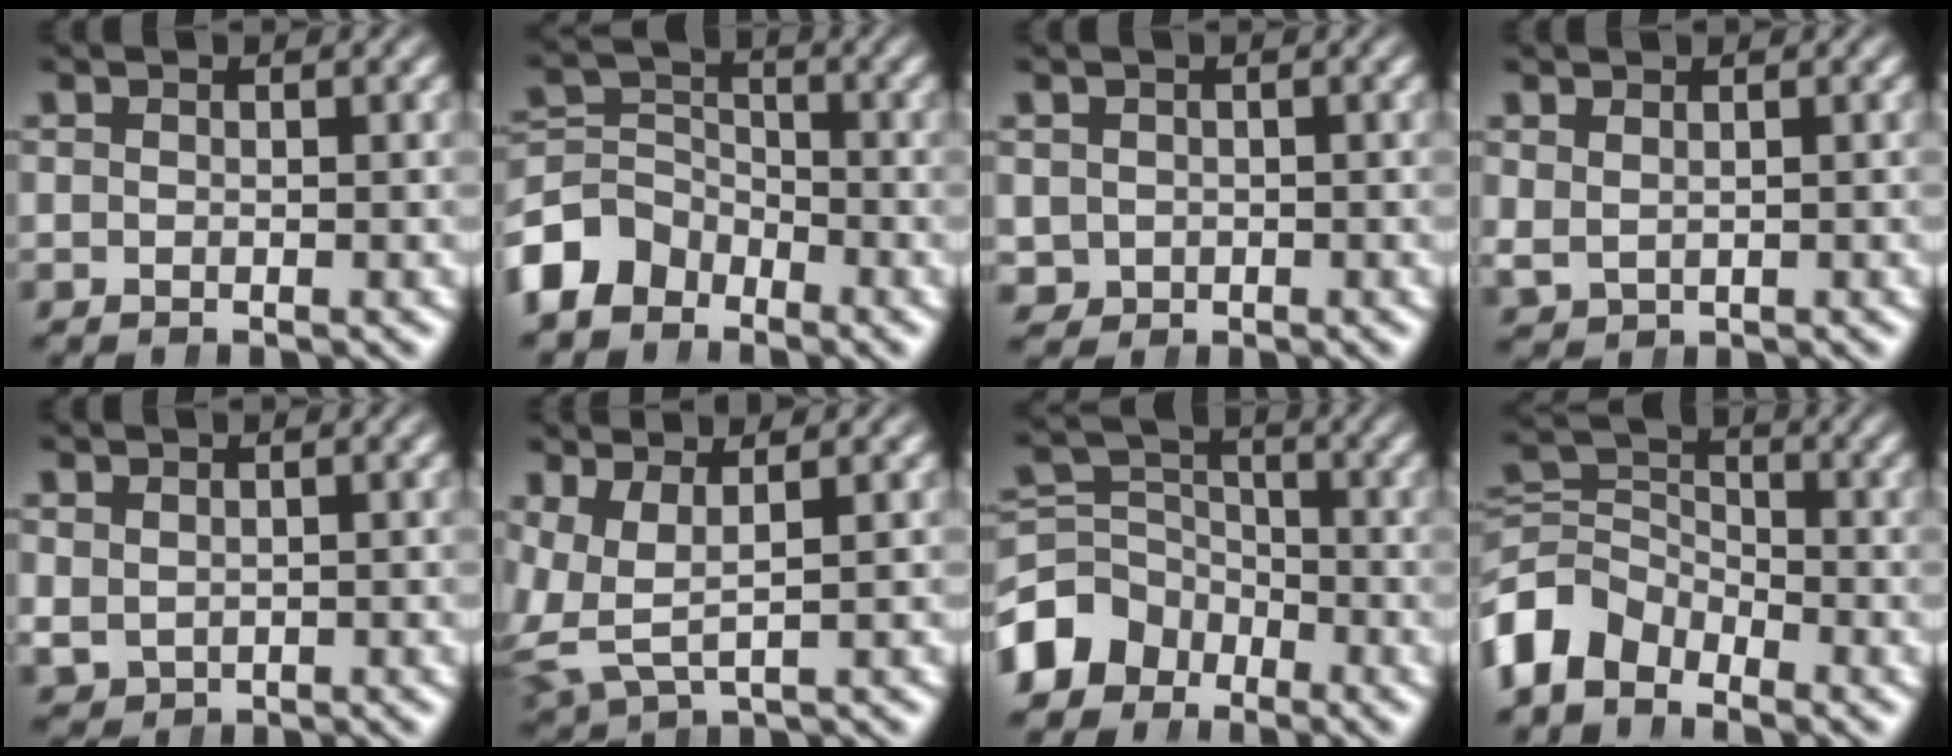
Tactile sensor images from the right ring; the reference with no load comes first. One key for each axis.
{"total": 6.4, "fx": -2.9, "fy": 5.3, "fz": 2.2, "tx": -0.051, "ty": -0.026, "tz": -0.045}
{"total": 4.2, "fx": -0.8, "fy": 3.9, "fz": 1.4, "tx": -0.047, "ty": -0.033, "tz": 0.005}
{"total": 1.2, "fx": 0.9, "fy": 0.7, "fz": 0.4, "tx": -0.008, "ty": -0.003, "tz": 0.029}
{"total": 2.0, "fx": 0.1, "fy": 1.8, "fz": 0.6, "tx": -0.017, "ty": -0.018, "tz": 0.021}
{"total": 5.5, "fx": 0.5, "fy": 4.5, "fz": 3.2, "tx": -0.105, "ty": -0.022, "tz": 0.020}
{"total": 6.9, "fx": -2.7, "fy": 5.9, "fz": 2.5, "tx": -0.045, "ty": -0.029, "tz": -0.043}
{"total": 7.4, "fx": -2.1, "fy": 6.2, "fz": 3.4, "tx": -0.075, "ty": -0.026, "tz": -0.037}